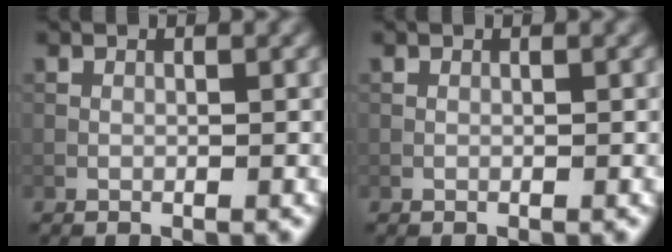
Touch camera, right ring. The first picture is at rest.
{"total": 0.0}